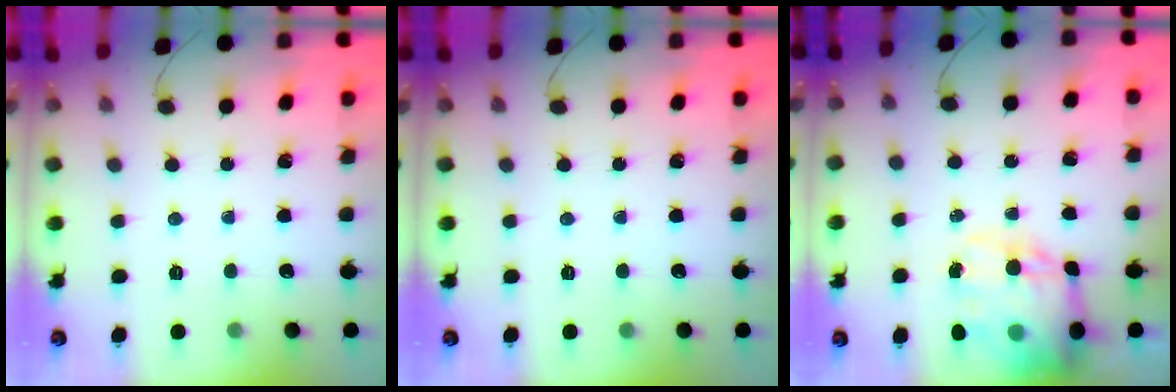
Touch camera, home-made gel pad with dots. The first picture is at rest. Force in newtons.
{"total": 0.0}
{"total": 18.9, "press": 18.4, "slide": 4.2}